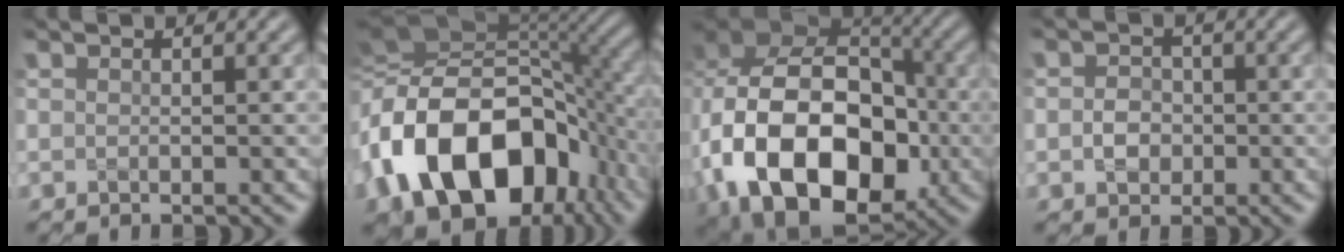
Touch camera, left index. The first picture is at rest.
{"total": 16.6, "force": [-4.0, 11.1, 11.7], "torque": [-0.228, -0.007, -0.067]}
{"total": 17.1, "force": [-4.1, 12.0, 11.4], "torque": [-0.208, -0.028, -0.059]}
{"total": 2.1, "force": [-0.3, 1.8, 1.0], "torque": [-0.015, 0.001, -0.010]}